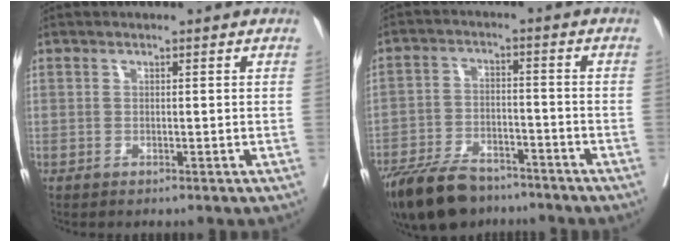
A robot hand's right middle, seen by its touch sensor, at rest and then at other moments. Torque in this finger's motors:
{"motor_torque": [0.91, -0.89, 0.16, 0.05]}